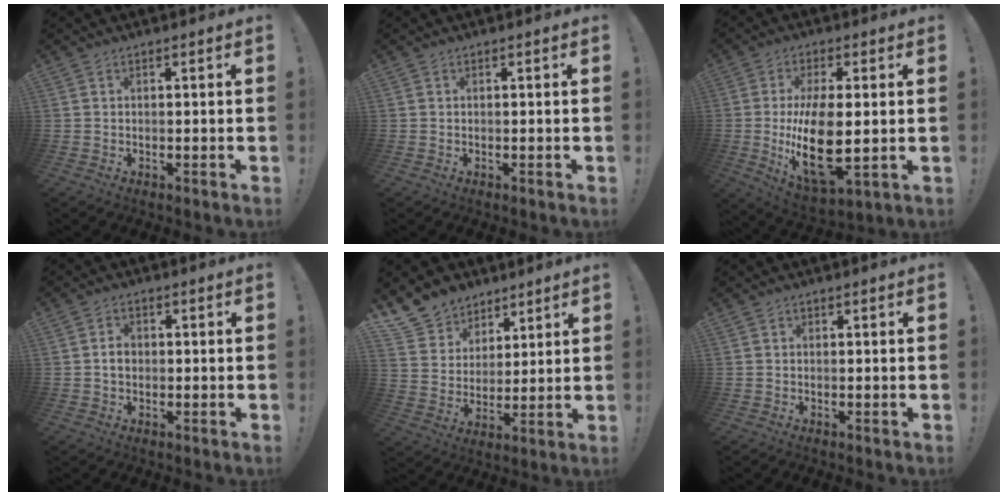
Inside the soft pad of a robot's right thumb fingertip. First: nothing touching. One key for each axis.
{"total": 0.0}
{"total": 17.7, "fx": -1.0, "fy": 8.0, "fz": 15.7, "tx": -0.289, "ty": -0.025, "tz": -0.015}
{"total": 2.9, "fx": -0.2, "fy": 2.2, "fz": 1.8, "tx": -0.022, "ty": 0.003, "tz": -0.006}
{"total": 11.2, "fx": 7.8, "fy": 7.9, "fz": 1.8, "tx": -0.039, "ty": -0.054, "tz": 0.158}
{"total": 0.0}